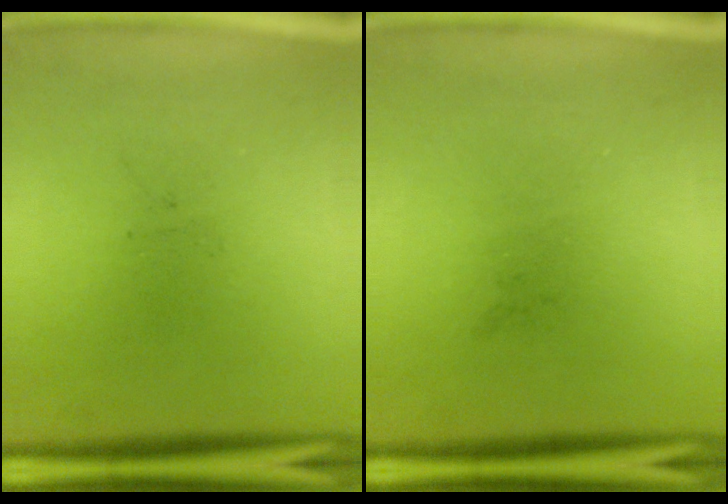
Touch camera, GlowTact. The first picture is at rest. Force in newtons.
{"total": 0.0}